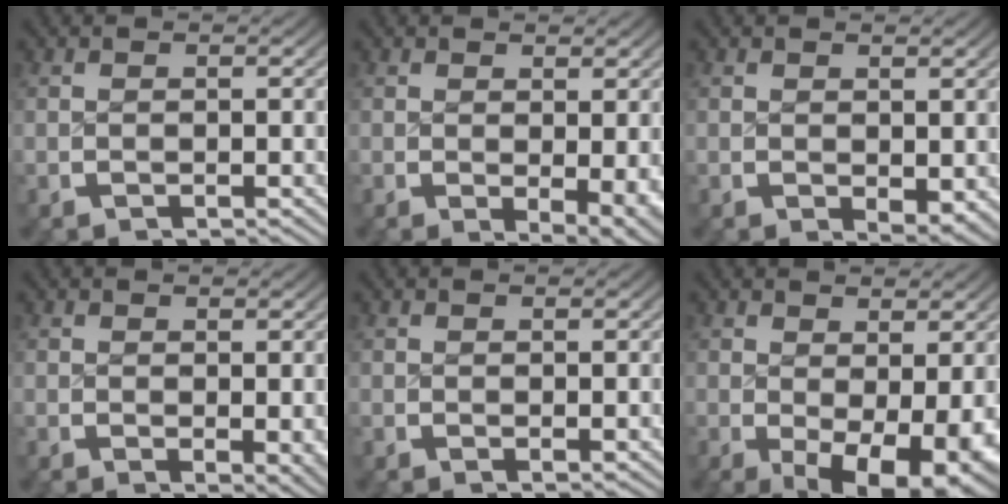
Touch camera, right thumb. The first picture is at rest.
{"total": 3.2, "force": [-0.3, 1.3, 2.9], "torque": [-0.037, -0.021, 0.008]}
{"total": 2.0, "force": [0.3, 1.2, 1.5], "torque": [-0.017, -0.011, 0.013]}
{"total": 2.3, "force": [0.2, 1.0, 2.0], "torque": [-0.022, -0.011, 0.011]}
{"total": 0.8, "force": [0.5, 0.2, 0.5], "torque": [-0.005, -0.004, 0.012]}
{"total": 8.0, "force": [-2.1, 4.4, 6.3], "torque": [-0.100, -0.044, -0.009]}